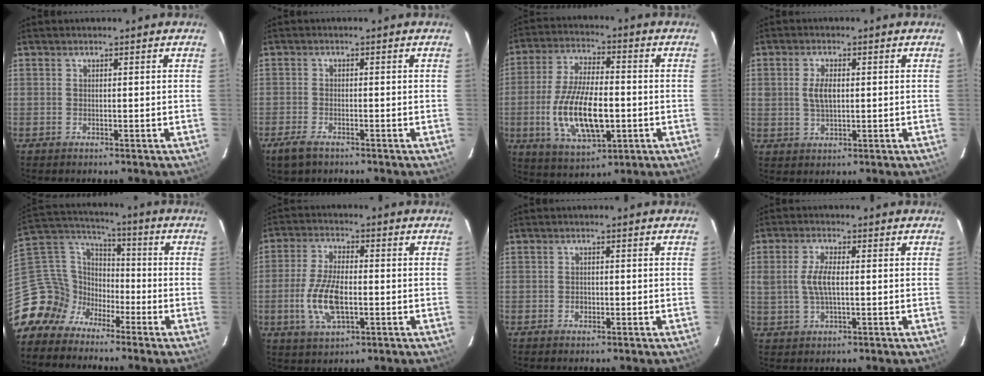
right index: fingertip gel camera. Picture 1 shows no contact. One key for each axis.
{"total": 4.2, "fx": -3.1, "fy": 1.7, "fz": 2.3, "tx": -0.065, "ty": -0.010, "tz": -0.061}
{"total": 15.9, "fx": -3.3, "fy": 6.7, "fz": 14.1, "tx": -0.283, "ty": -0.008, "tz": -0.052}
{"total": 4.1, "fx": 0.6, "fy": 2.3, "fz": 3.3, "tx": -0.063, "ty": 0.004, "tz": 0.014}
{"total": 12.5, "fx": -8.5, "fy": 8.8, "fz": 2.6, "tx": -0.076, "ty": 0.042, "tz": -0.172}
{"total": 10.1, "fx": -2.1, "fy": 4.6, "fz": 8.7, "tx": -0.183, "ty": -0.002, "tz": -0.037}
{"total": 1.1, "fx": -0.3, "fy": 1.0, "fz": 0.3, "tx": -0.002, "ty": 0.001, "tz": -0.002}
{"total": 5.2, "fx": 0.2, "fy": 2.2, "fz": 4.8, "tx": -0.094, "ty": 0.001, "tz": 0.008}